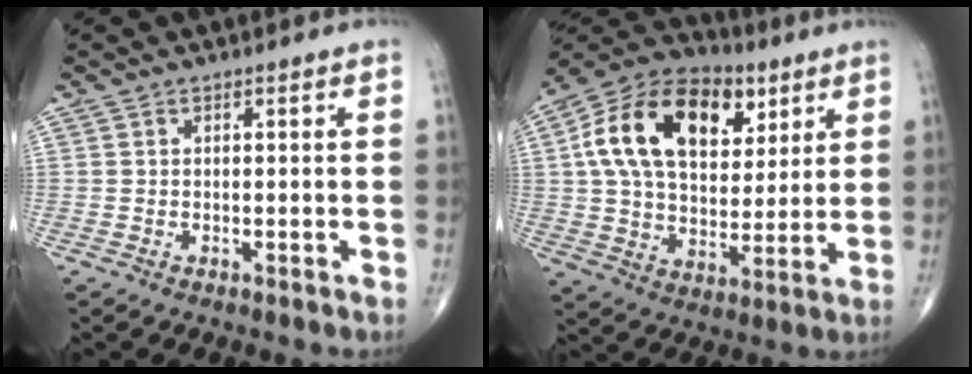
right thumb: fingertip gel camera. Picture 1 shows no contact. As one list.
[{"total": 22.8, "force": [7.4, 14.4, 16.0], "torque": [-0.257, -0.001, 0.120]}]